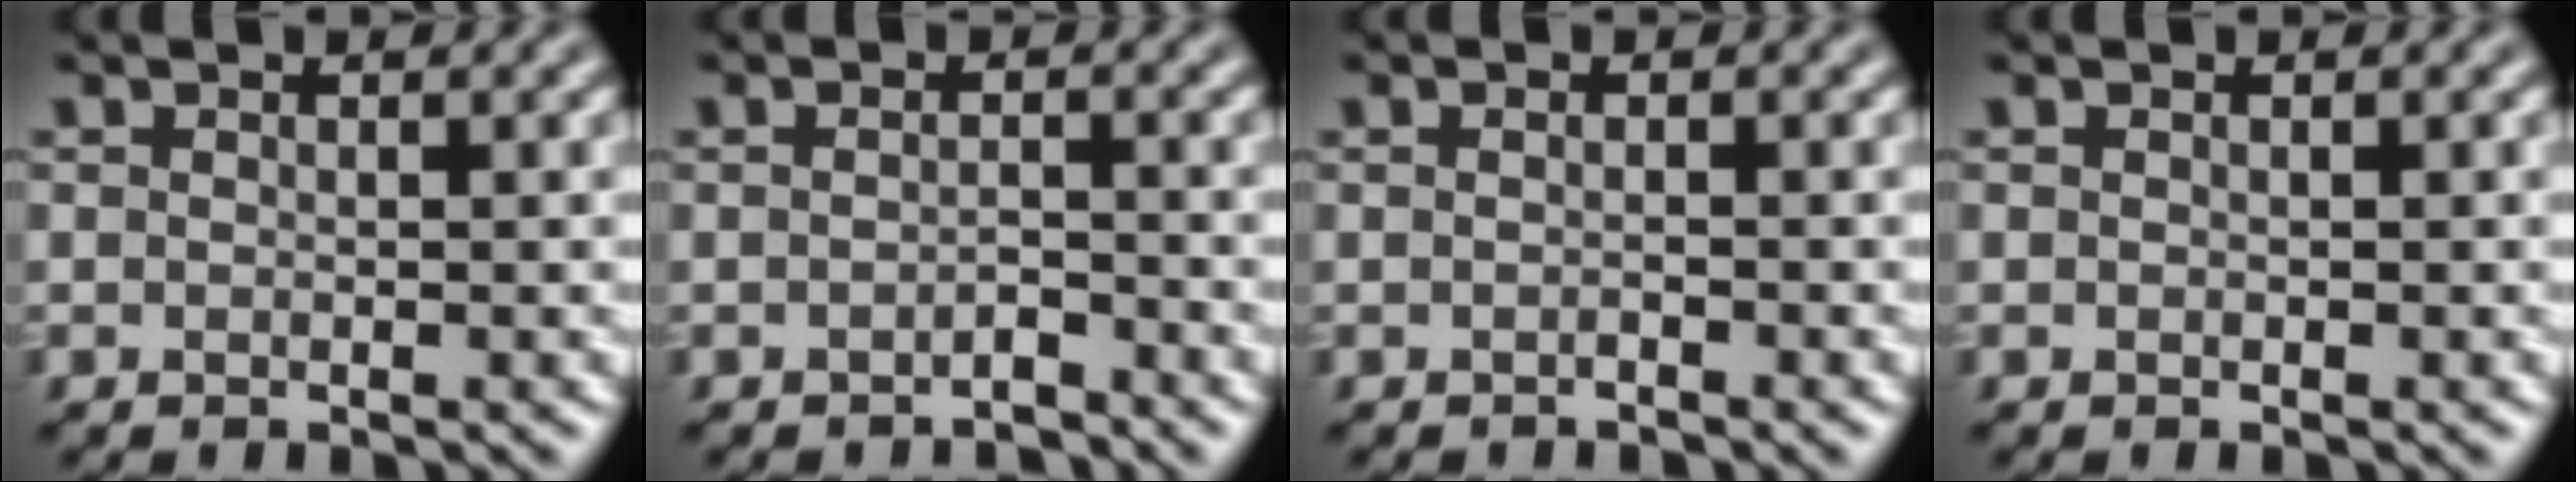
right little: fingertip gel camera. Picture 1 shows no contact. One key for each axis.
{"total": 1.4, "fx": -1.3, "fy": 0.2, "fz": 0.6, "tx": -0.010, "ty": -0.001, "tz": -0.025}
{"total": 0.7, "fx": -0.6, "fy": 0.1, "fz": 0.2, "tx": -0.006, "ty": -0.002, "tz": -0.012}
{"total": 0.0}